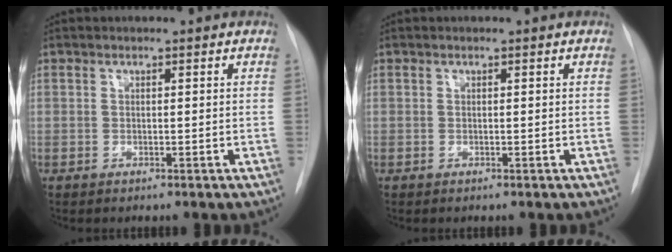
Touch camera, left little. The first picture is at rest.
{"total": 0.0}